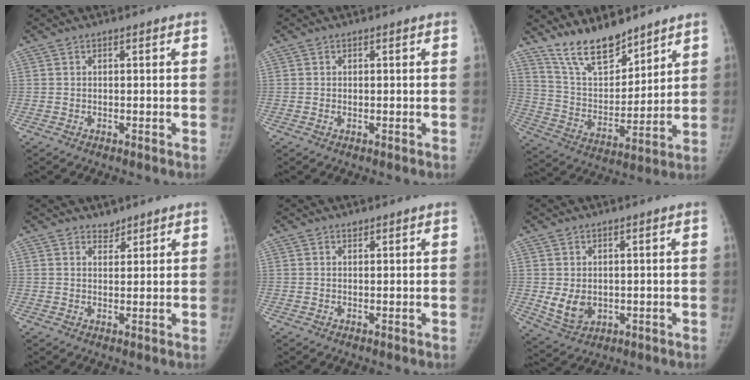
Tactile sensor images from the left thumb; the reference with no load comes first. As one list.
[{"total": 0.5, "force": [-0.1, 0.3, 0.4], "torque": [-0.009, 0.003, 0.000]}, {"total": 13.4, "force": [11.0, 4.9, 5.7], "torque": [-0.066, -0.074, 0.212]}, {"total": 1.9, "force": [1.6, 1.0, 0.0], "torque": [0.019, -0.012, 0.022]}, {"total": 0.6, "force": [0.5, 0.3, 0.1], "torque": [0.003, -0.004, 0.007]}, {"total": 5.5, "force": [-0.1, 4.2, 3.5], "torque": [-0.047, -0.012, 0.015]}]